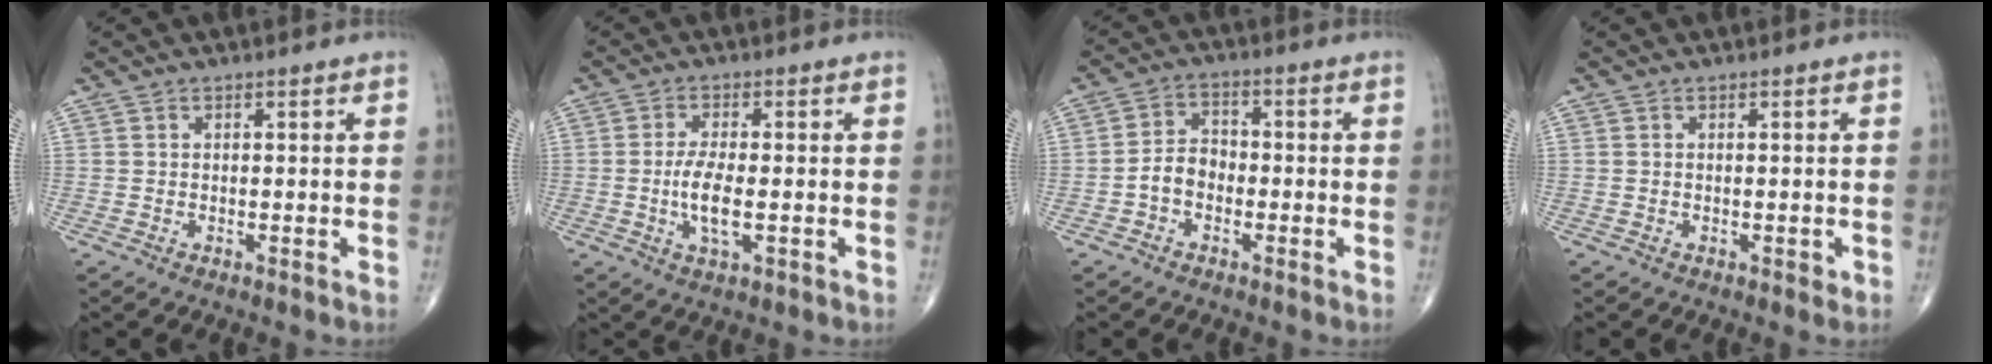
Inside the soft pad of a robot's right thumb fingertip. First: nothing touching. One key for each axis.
{"total": 5.8, "fx": -1.0, "fy": 1.9, "fz": 5.4, "tx": -0.112, "ty": -0.006, "tz": -0.020}
{"total": 4.9, "fx": -1.8, "fy": 3.5, "fz": 3.0, "tx": -0.039, "ty": 0.025, "tz": -0.043}
{"total": 0.7, "fx": -0.3, "fy": 0.4, "fz": 0.6, "tx": -0.006, "ty": -0.002, "tz": -0.005}